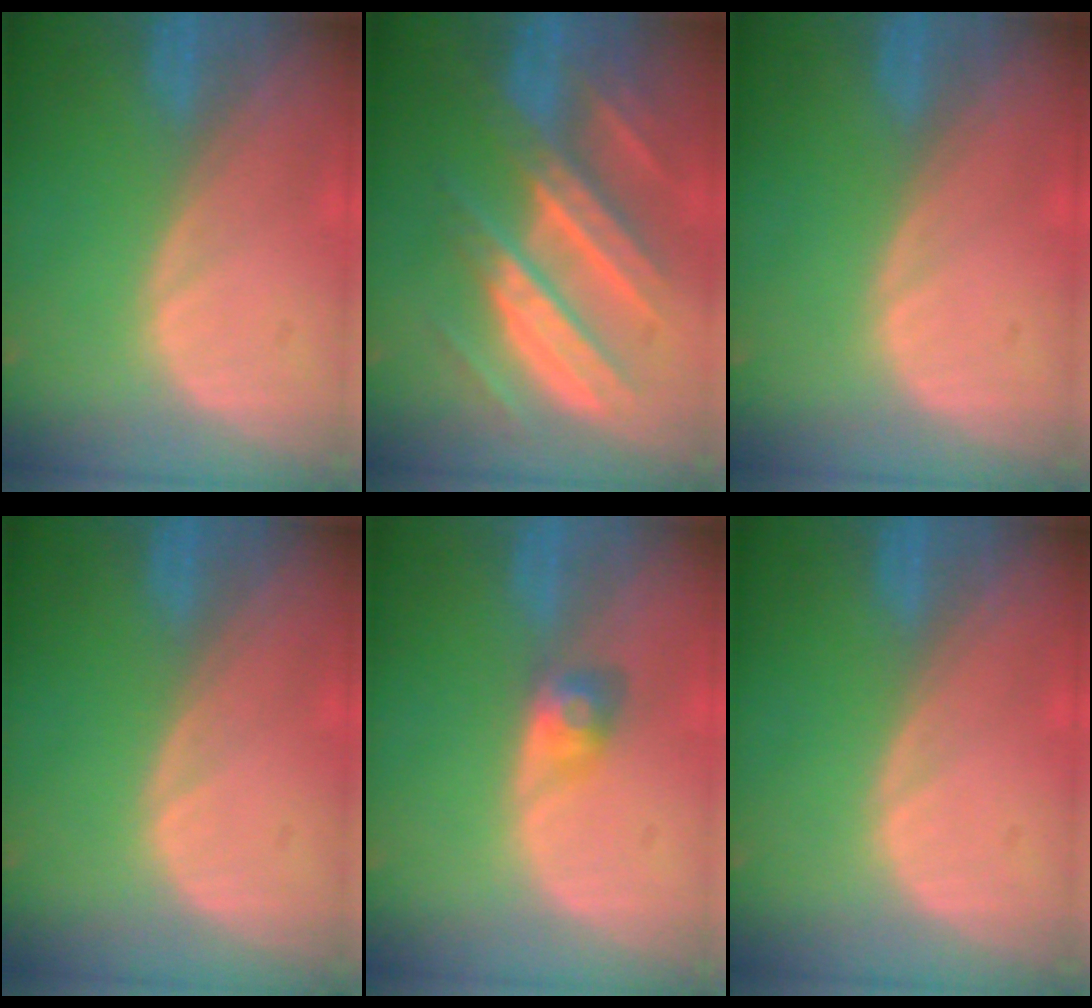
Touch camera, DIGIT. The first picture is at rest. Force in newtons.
{"total": 11.2, "press": 11.1, "slide": 1.0}
{"total": 0.0}
{"total": 0.0}
{"total": 2.8, "press": 2.6, "slide": 1.0}
{"total": 0.0}